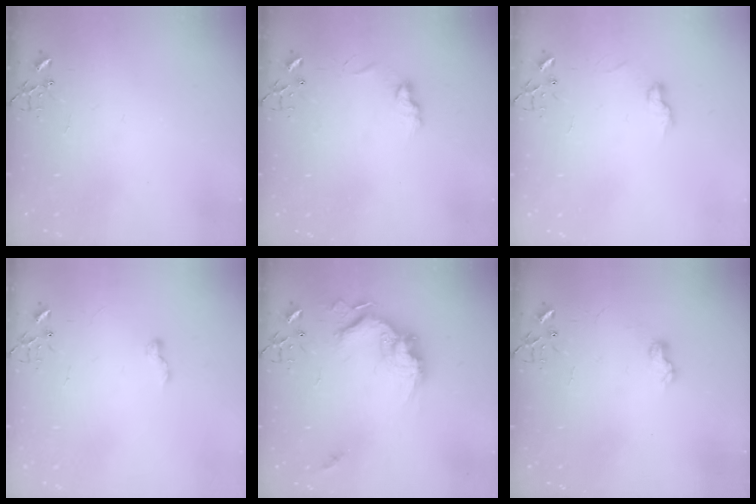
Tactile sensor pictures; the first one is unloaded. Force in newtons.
{"total": 7.6, "press": 7.6, "slide": 0.7}
{"total": 6.7, "press": 6.7, "slide": 0.4}
{"total": 5.7, "press": 5.6, "slide": 0.7}
{"total": 17.8, "press": 17.7, "slide": 2.1}
{"total": 7.2, "press": 7.2, "slide": 0.6}